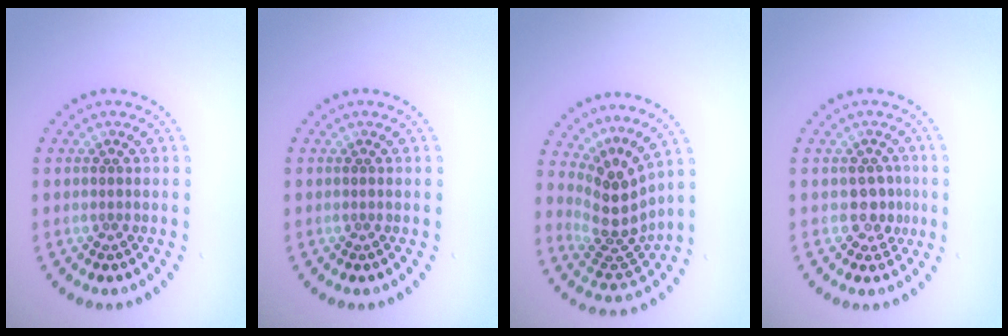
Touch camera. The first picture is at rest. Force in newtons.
{"total": 0.0}
{"total": 4.0, "press": 2.7, "slide": 2.9}
{"total": 2.0, "press": 1.6, "slide": 1.2}